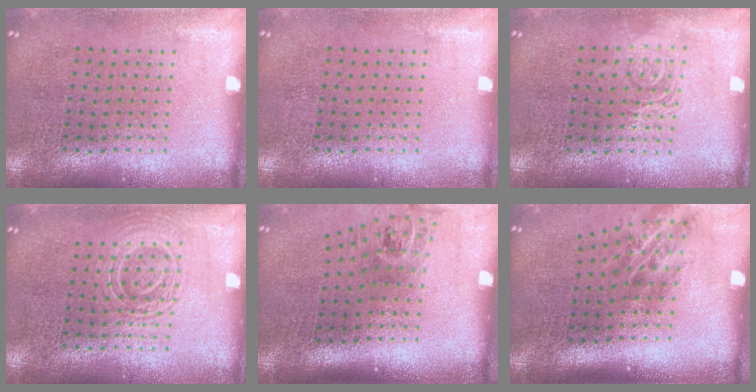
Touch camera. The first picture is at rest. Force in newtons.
{"total": 0.0}
{"total": 2.5, "press": 2.5, "slide": 0.5}
{"total": 1.4, "press": 1.4, "slide": 0.3}
{"total": 1.9, "press": 1.4, "slide": 1.3}
{"total": 2.1, "press": 1.3, "slide": 1.7}